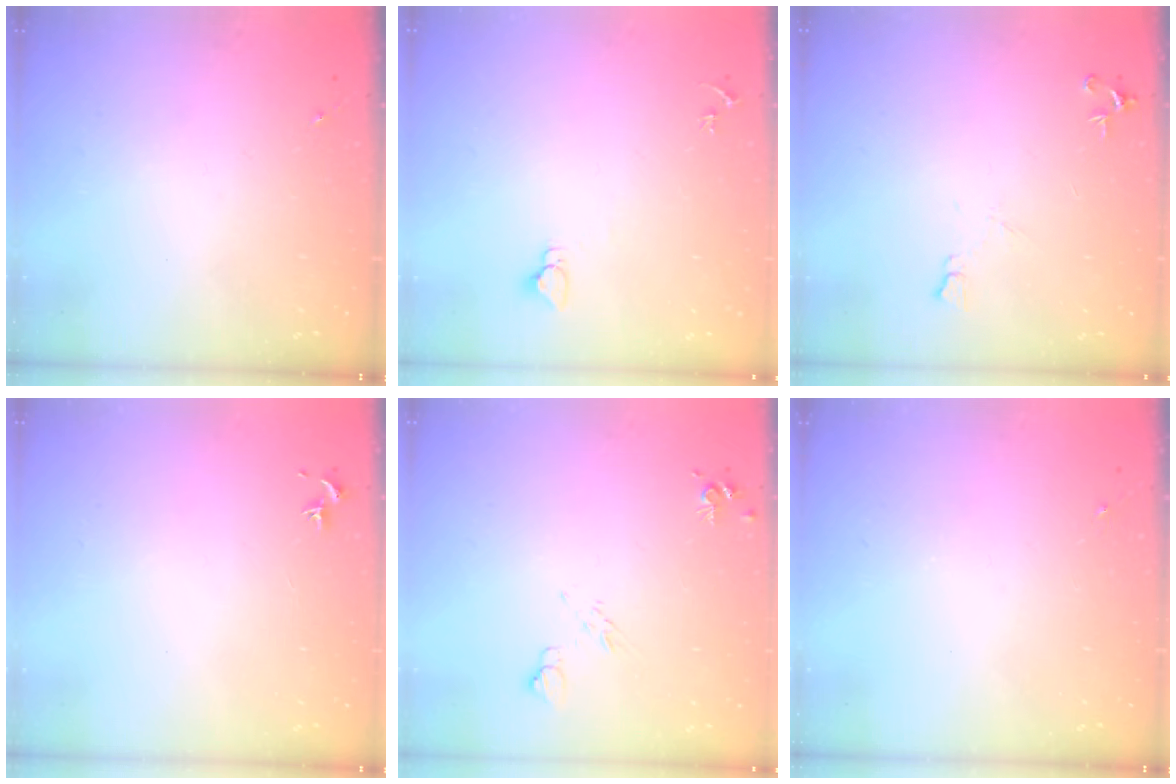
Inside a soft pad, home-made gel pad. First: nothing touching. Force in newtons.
{"total": 2.8, "press": 2.8, "slide": 0.2}
{"total": 5.9, "press": 5.8, "slide": 1.0}
{"total": 0.7, "press": 0.6, "slide": 0.5}
{"total": 6.4, "press": 6.3, "slide": 1.1}
{"total": 0.0}